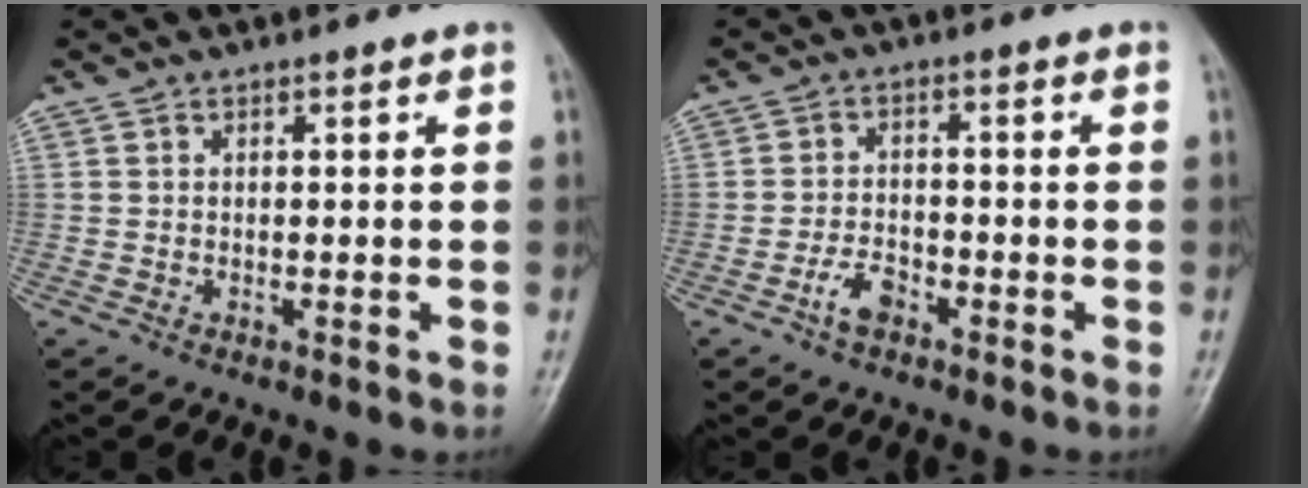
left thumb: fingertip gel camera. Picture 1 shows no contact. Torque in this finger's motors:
{"motor_torque": [0.27, 0.65, 0.42, 0.33, 0.00]}